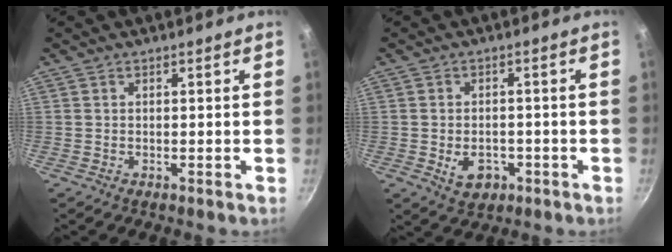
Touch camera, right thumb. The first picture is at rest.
{"total": 5.6, "force": [-1.8, 4.0, 3.4], "torque": [-0.037, 0.011, -0.019]}